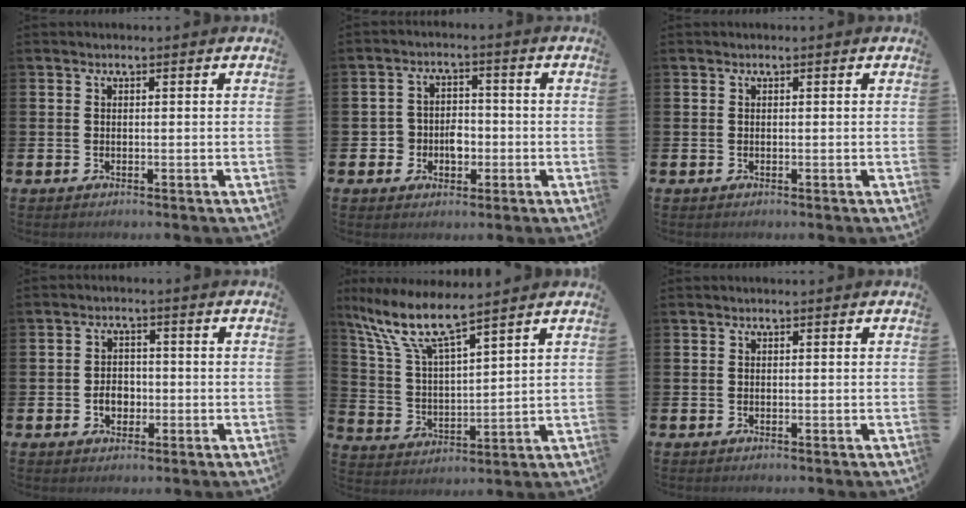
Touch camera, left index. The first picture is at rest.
{"total": 3.8, "force": [-1.3, 3.3, 1.2], "torque": [-0.023, 0.003, -0.032]}
{"total": 0.0}
{"total": 3.1, "force": [-0.9, 2.4, 1.7], "torque": [-0.017, -0.004, -0.023]}
{"total": 9.4, "force": [7.8, 1.6, 5.0], "torque": [-0.130, -0.035, 0.134]}
{"total": 0.0}